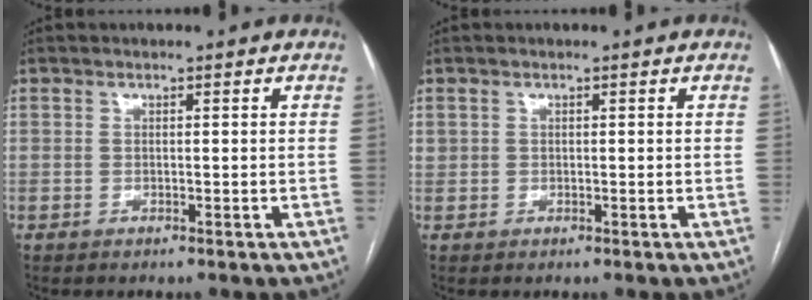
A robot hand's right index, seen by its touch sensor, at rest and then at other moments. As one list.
[{"total": 0.6, "force": [0.3, 0.6, 0.0], "torque": [0.005, 0.006, 0.005]}]